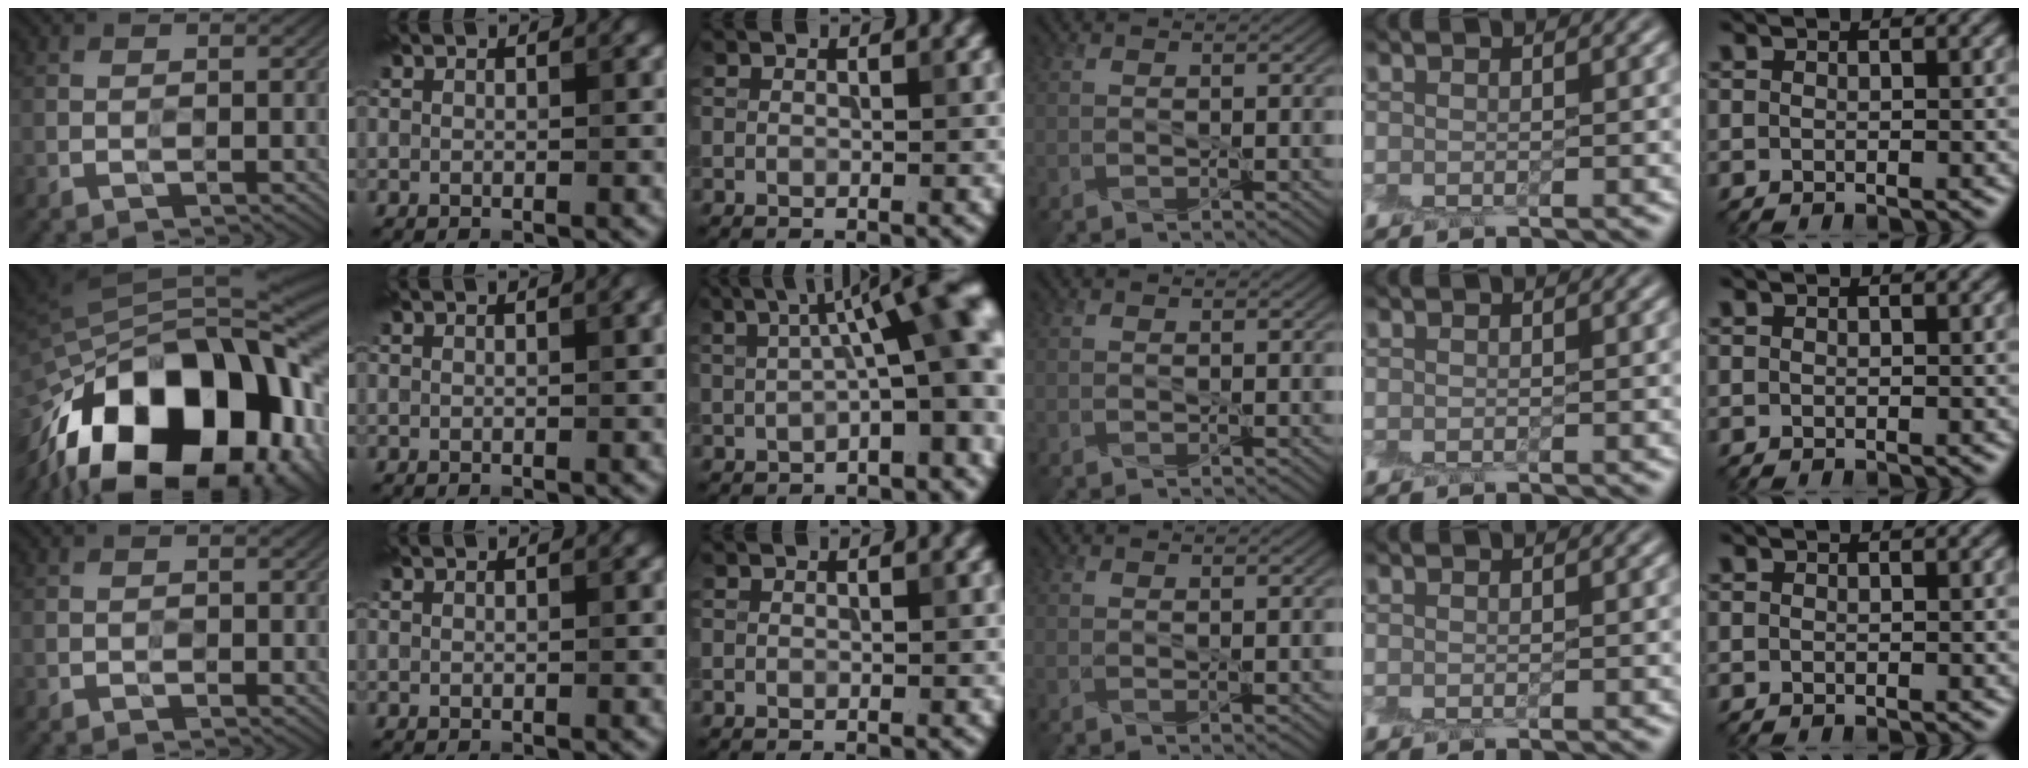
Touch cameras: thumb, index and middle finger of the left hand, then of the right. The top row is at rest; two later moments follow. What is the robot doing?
{"motion": "peel", "object": "cling film"}